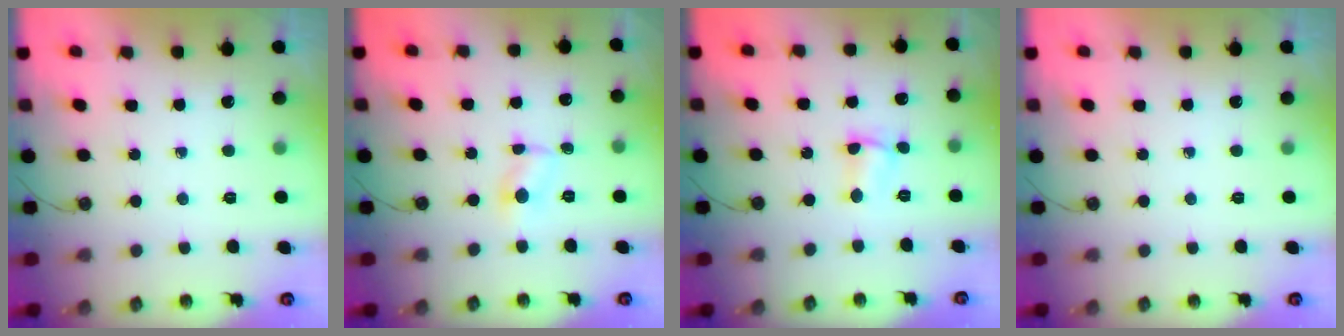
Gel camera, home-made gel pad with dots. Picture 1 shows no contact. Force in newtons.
{"total": 3.8, "press": 3.8, "slide": 0.3}
{"total": 2.1, "press": 2.0, "slide": 0.5}
{"total": 0.0}